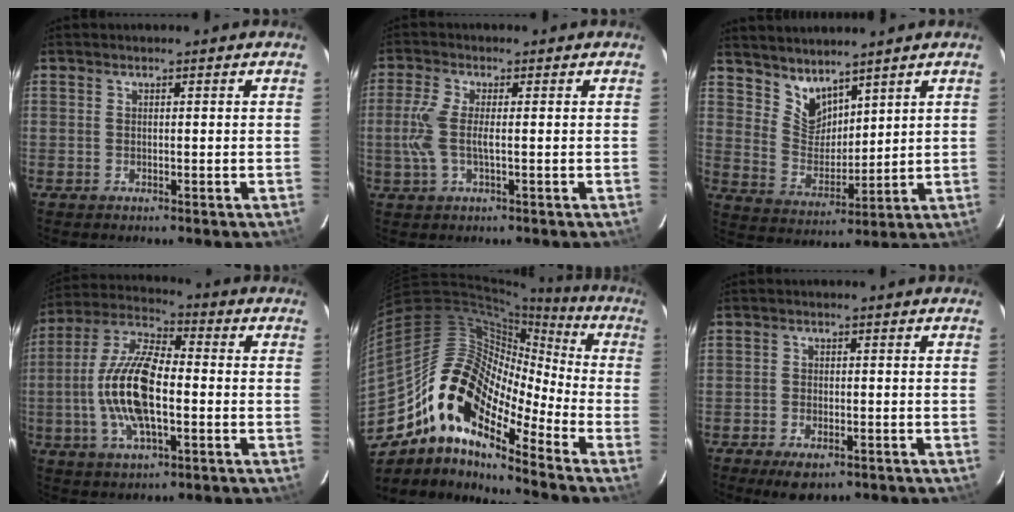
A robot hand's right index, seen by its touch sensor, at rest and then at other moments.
{"total": 5.8, "force": [-0.4, 1.5, 5.5], "torque": [-0.125, 0.000, -0.007]}
{"total": 7.3, "force": [6.1, 3.3, 2.1], "torque": [-0.031, 0.000, 0.127]}
{"total": 15.3, "force": [-2.3, 5.9, 13.9], "torque": [-0.287, 0.005, -0.050]}
{"total": 17.8, "force": [-10.9, 7.1, 12.2], "torque": [-0.202, -0.002, -0.226]}
{"total": 5.9, "force": [-3.9, 2.8, 3.5], "torque": [-0.079, -0.015, -0.061]}